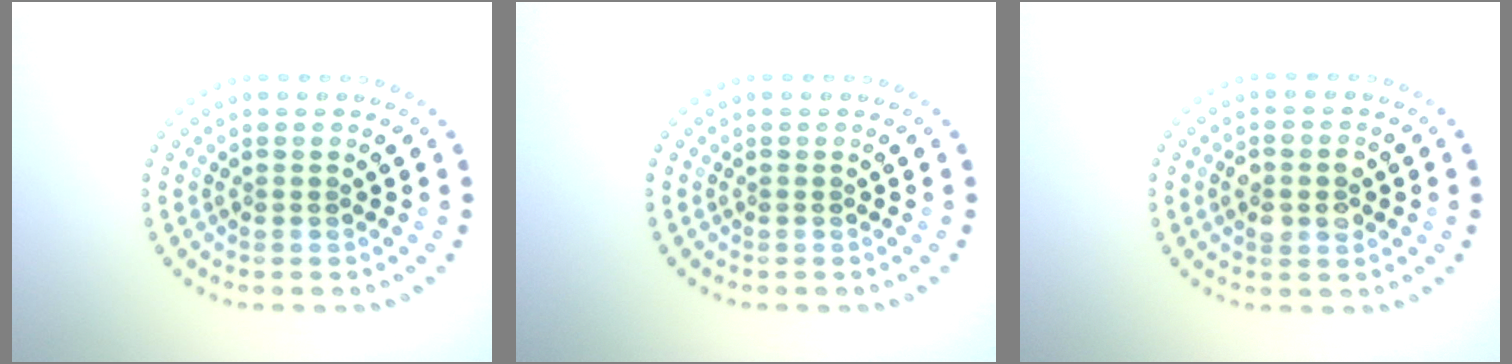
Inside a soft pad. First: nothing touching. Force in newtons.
{"total": 0.0}
{"total": 2.9, "press": 2.9, "slide": 0.3}